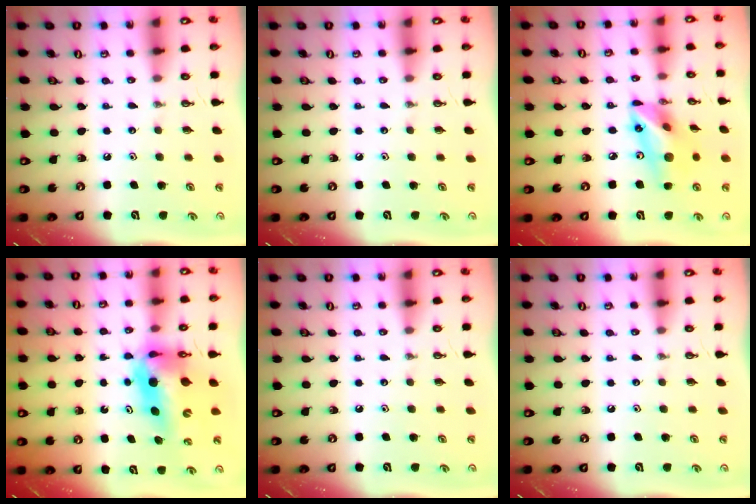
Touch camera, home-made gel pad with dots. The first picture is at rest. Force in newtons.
{"total": 0.0}
{"total": 16.3, "press": 15.9, "slide": 3.6}
{"total": 11.2, "press": 10.9, "slide": 2.6}
{"total": 0.0}
{"total": 0.0}